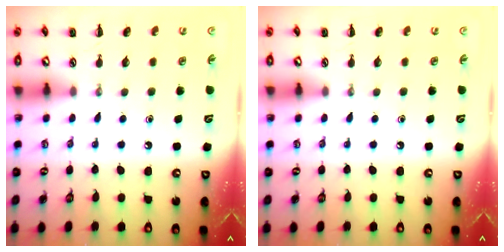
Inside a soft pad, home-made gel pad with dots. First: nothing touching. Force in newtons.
{"total": 0.0}